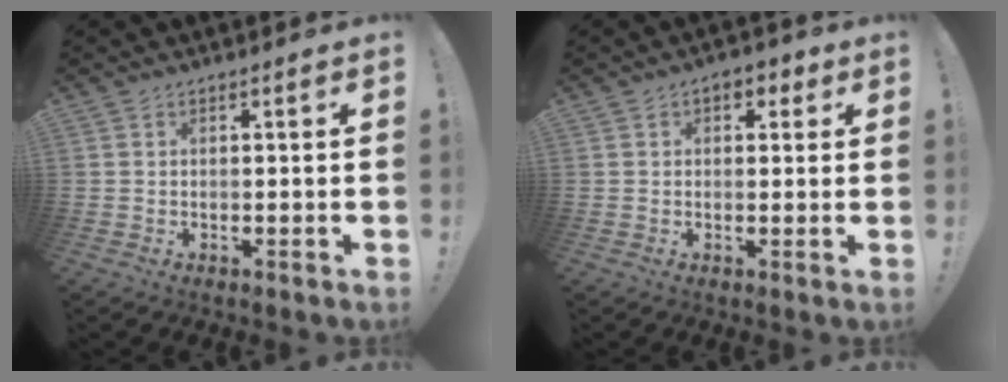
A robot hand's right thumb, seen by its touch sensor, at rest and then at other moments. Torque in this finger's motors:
{"motor_torque": [0.43, 0.65, 0.34, 0.31, -0.01]}